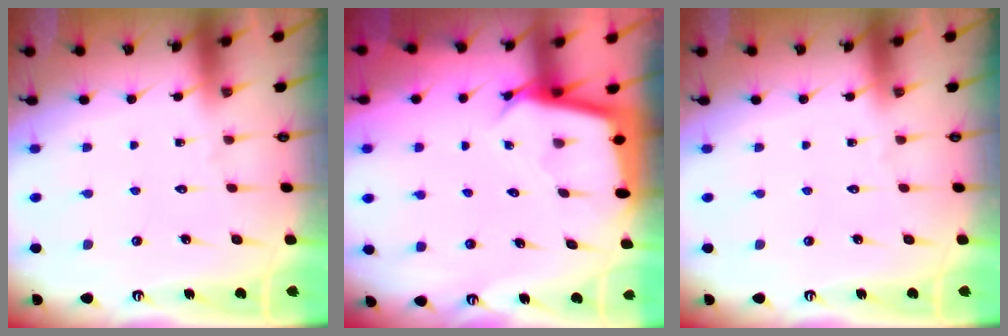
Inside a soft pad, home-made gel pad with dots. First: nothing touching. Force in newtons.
{"total": 2.7, "press": 2.7, "slide": 0.0}
{"total": 0.0}